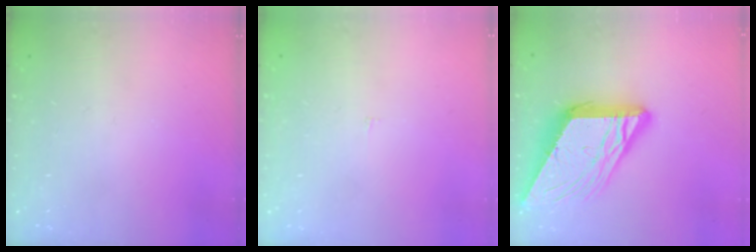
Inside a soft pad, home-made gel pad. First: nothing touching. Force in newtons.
{"total": 1.8, "press": 1.8, "slide": 0.1}
{"total": 19.3, "press": 19.2, "slide": 2.3}